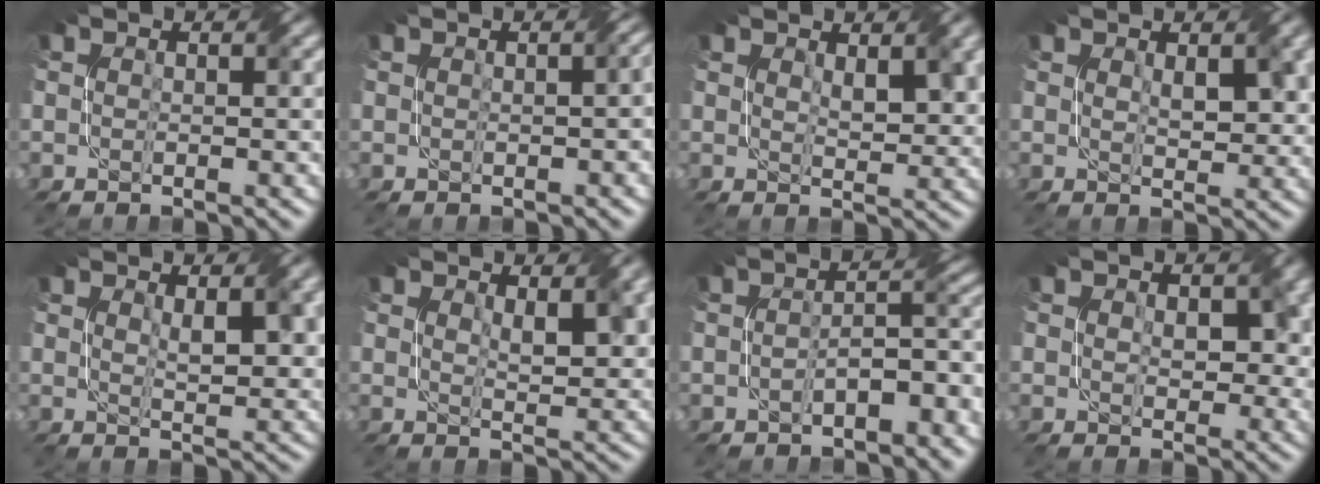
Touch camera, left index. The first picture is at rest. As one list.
[{"total": 3.2, "force": [0.1, 1.7, 2.7], "torque": [-0.015, 0.001, 0.012]}, {"total": 3.1, "force": [1.6, 1.1, 2.3], "torque": [-0.037, 0.002, 0.039]}, {"total": 3.0, "force": [1.2, 1.3, 2.5], "torque": [-0.041, 0.003, 0.032]}, {"total": 3.5, "force": [1.6, 1.0, 3.0], "torque": [-0.048, 0.001, 0.037]}, {"total": 3.3, "force": [1.8, 1.1, 2.5], "torque": [-0.040, 0.001, 0.041]}, {"total": 4.6, "force": [-2.0, 2.1, 3.6], "torque": [-0.045, 0.012, -0.030]}, {"total": 4.3, "force": [1.1, 2.9, 3.0], "torque": [-0.039, -0.006, 0.027]}]